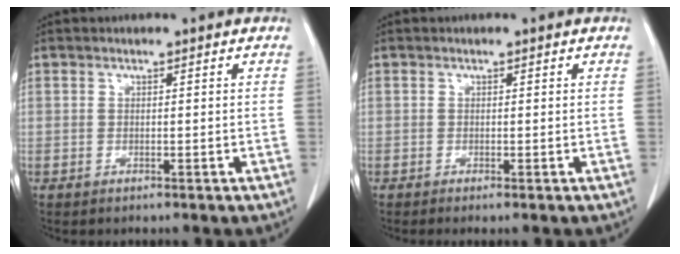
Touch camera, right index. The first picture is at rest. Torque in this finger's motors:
{"motor_torque": [-0.13, 0.17, 0.08, 0.01]}